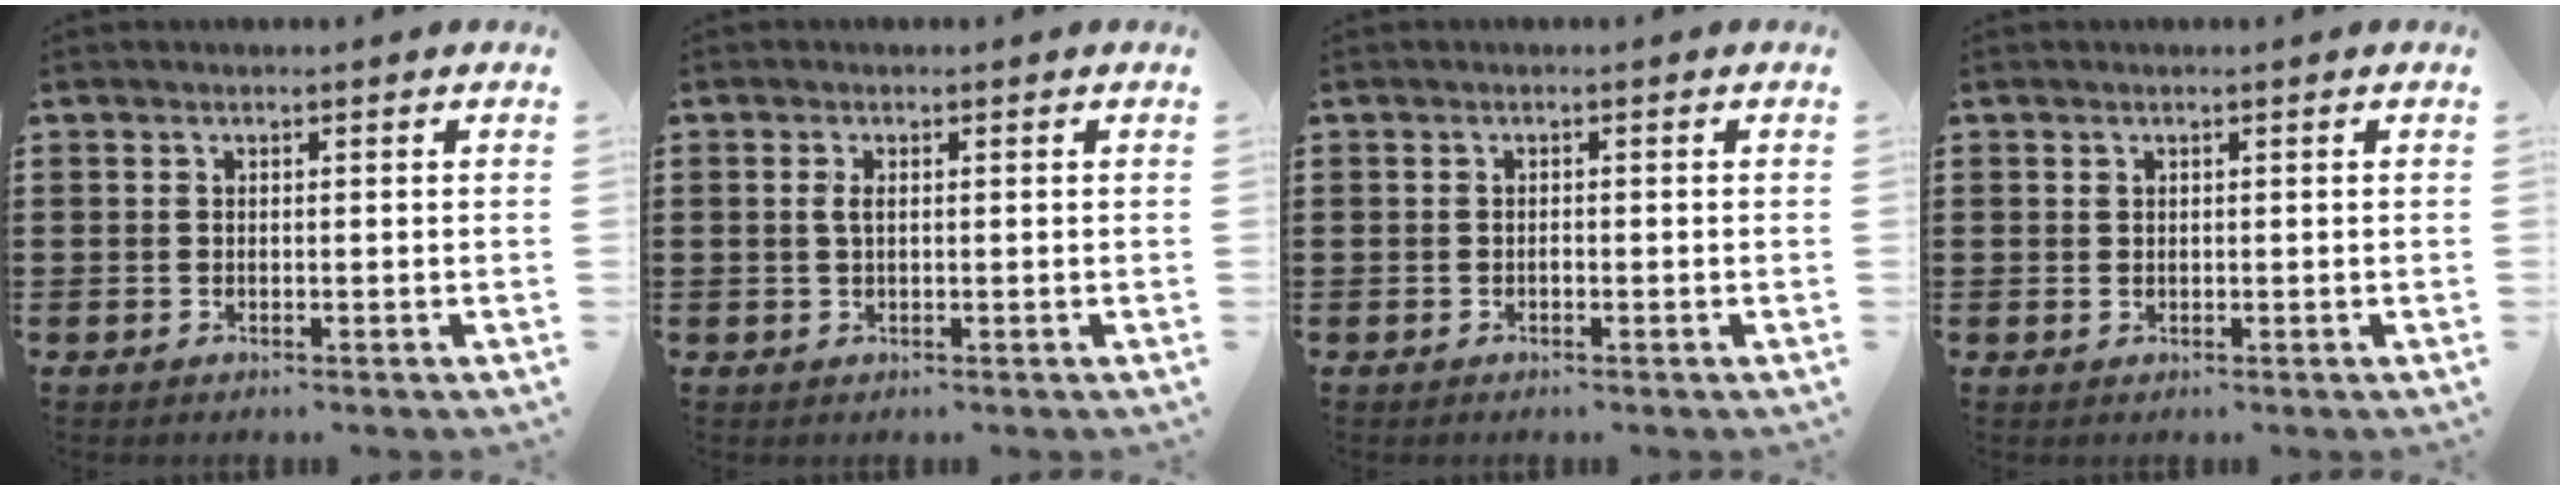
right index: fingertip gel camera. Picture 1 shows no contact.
{"total": 1.5, "force": [0.2, 0.6, 1.4], "torque": [-0.029, 0.004, 0.001]}
{"total": 0.6, "force": [-0.3, 0.2, 0.4], "torque": [-0.011, -0.003, -0.005]}
{"total": 0.5, "force": [0.2, 0.3, 0.4], "torque": [-0.010, -0.001, 0.005]}